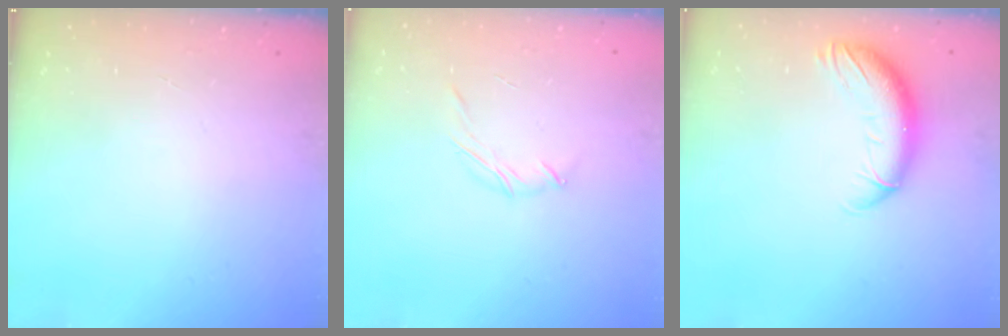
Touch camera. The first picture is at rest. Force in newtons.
{"total": 3.8, "press": 3.7, "slide": 0.8}
{"total": 11.8, "press": 11.4, "slide": 2.7}